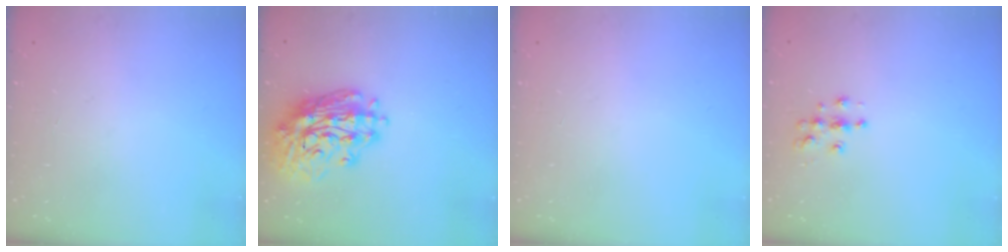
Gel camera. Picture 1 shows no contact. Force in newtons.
{"total": 18.1, "press": 17.6, "slide": 4.0}
{"total": 0.0}
{"total": 5.8, "press": 5.8, "slide": 0.2}